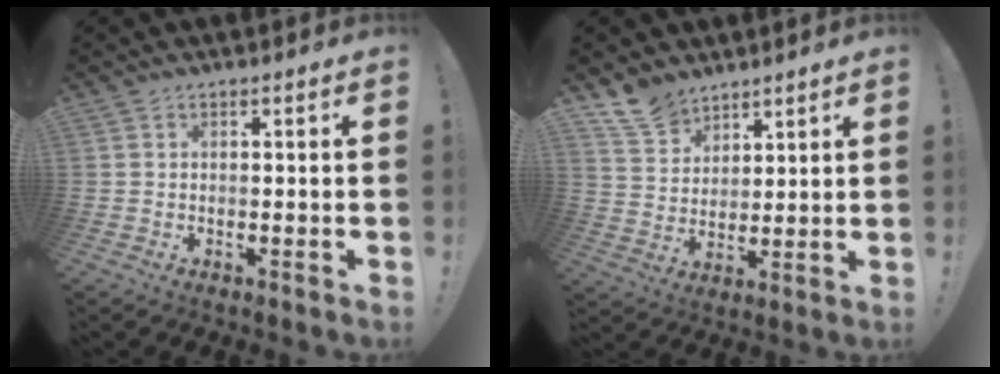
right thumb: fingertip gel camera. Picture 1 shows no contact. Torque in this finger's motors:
{"motor_torque": [-0.10, 0.10, 0.00, 0.01, 0.00]}